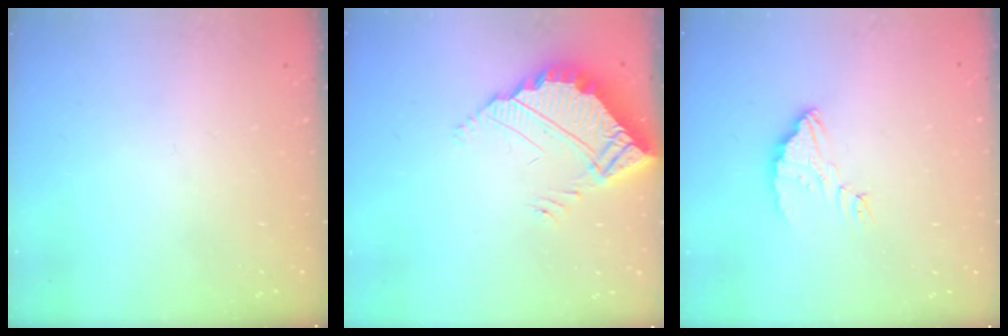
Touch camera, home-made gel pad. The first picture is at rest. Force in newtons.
{"total": 5.8, "press": 5.8, "slide": 0.3}
{"total": 3.6, "press": 3.6, "slide": 0.2}